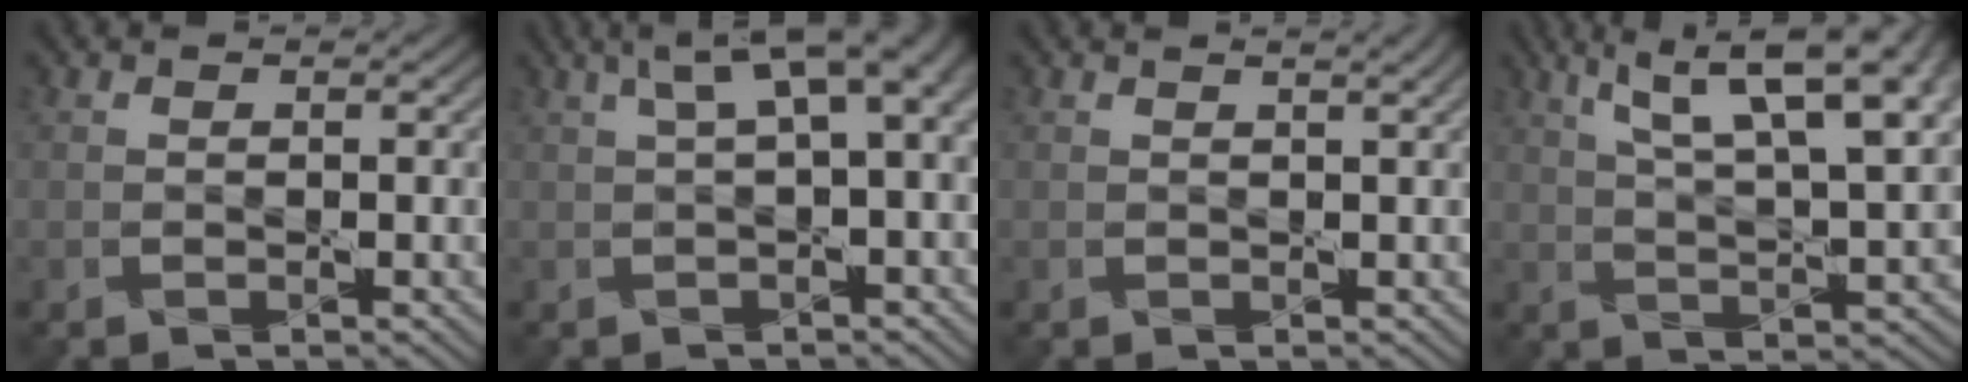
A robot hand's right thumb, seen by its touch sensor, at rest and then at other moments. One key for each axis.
{"total": 7.2, "fx": 2.3, "fy": 2.1, "fz": 6.5, "tx": -0.095, "ty": 0.026, "tz": 0.041}
{"total": 1.7, "fx": 1.1, "fy": 0.4, "fz": 1.3, "tx": -0.022, "ty": 0.002, "tz": 0.004}
{"total": 14.0, "fx": 7.0, "fy": 4.0, "fz": 11.4, "tx": -0.197, "ty": 0.016, "tz": 0.111}